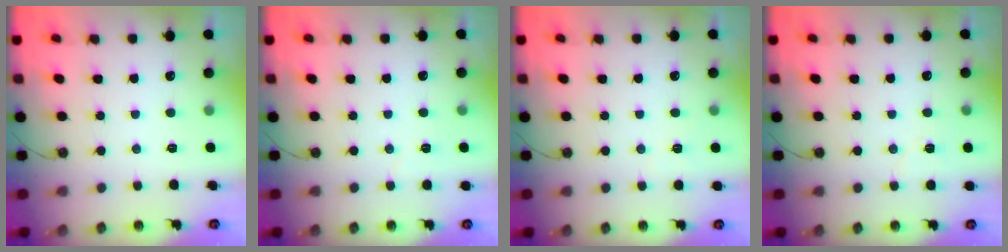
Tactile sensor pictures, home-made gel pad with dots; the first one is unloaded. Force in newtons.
{"total": 1.5, "press": 1.5, "slide": 0.5}
{"total": 2.8, "press": 2.8, "slide": 0.3}
{"total": 3.9, "press": 3.8, "slide": 0.8}